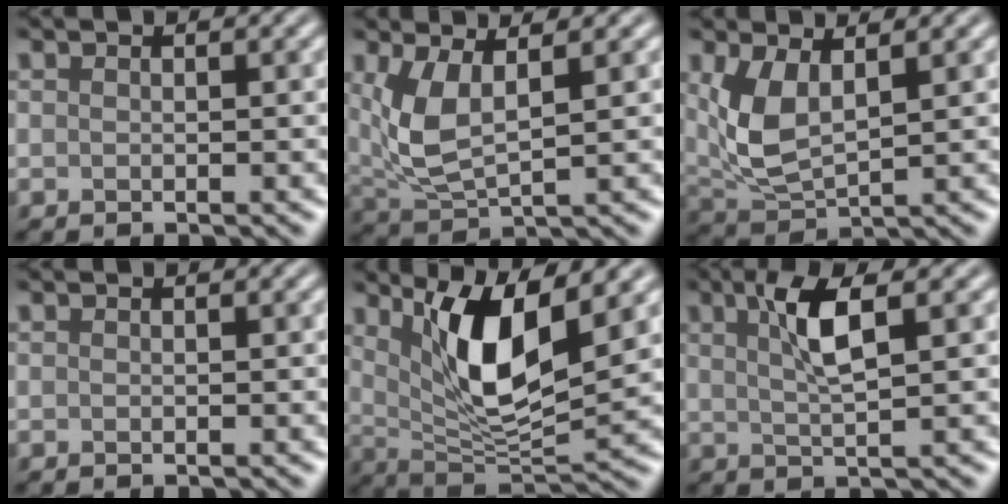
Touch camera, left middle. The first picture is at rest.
{"total": 4.8, "force": [1.4, 2.0, 4.2], "torque": [-0.103, -0.005, 0.035]}
{"total": 4.7, "force": [1.5, 2.2, 3.9], "torque": [-0.096, -0.004, 0.036]}
{"total": 0.0}
{"total": 8.1, "force": [3.4, 2.5, 6.9], "torque": [-0.125, -0.016, 0.062]}
{"total": 4.3, "force": [1.7, 0.9, 3.8], "torque": [-0.075, 0.005, 0.031]}